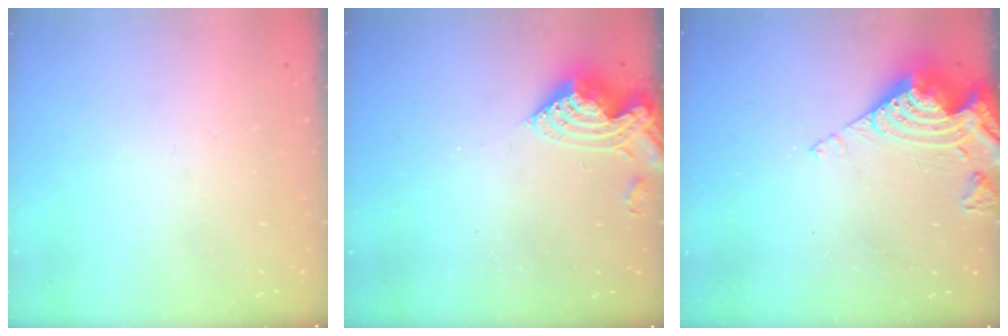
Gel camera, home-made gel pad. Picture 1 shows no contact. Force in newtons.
{"total": 9.3, "press": 9.3, "slide": 1.0}
{"total": 14.0, "press": 13.9, "slide": 1.6}